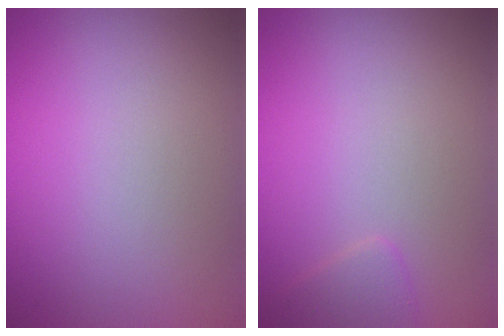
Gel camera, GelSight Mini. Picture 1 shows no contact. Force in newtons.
{"total": 1.1, "press": 1.1, "slide": 0.1}